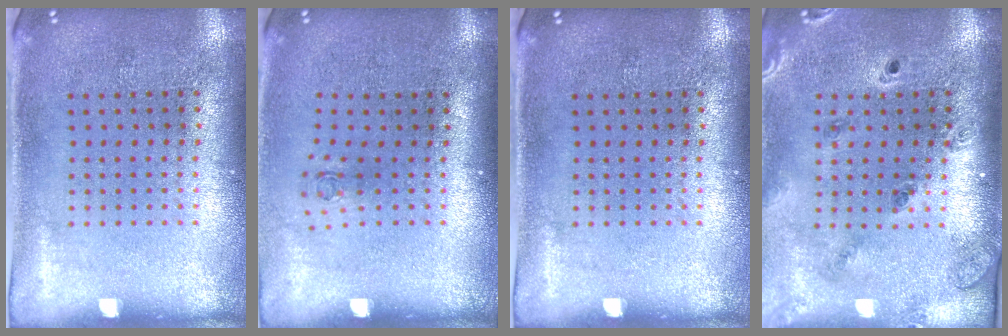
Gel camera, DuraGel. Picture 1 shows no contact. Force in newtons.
{"total": 0.7, "press": 0.3, "slide": 0.6}
{"total": 0.0}
{"total": 1.4, "press": 1.4, "slide": 0.2}